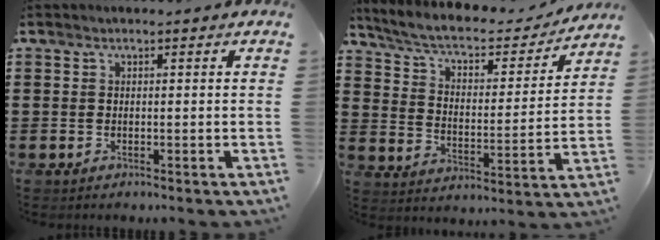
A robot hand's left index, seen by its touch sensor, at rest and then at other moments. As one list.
[{"total": 5.6, "force": [4.7, 1.4, 2.8], "torque": [-0.077, -0.030, 0.074]}]